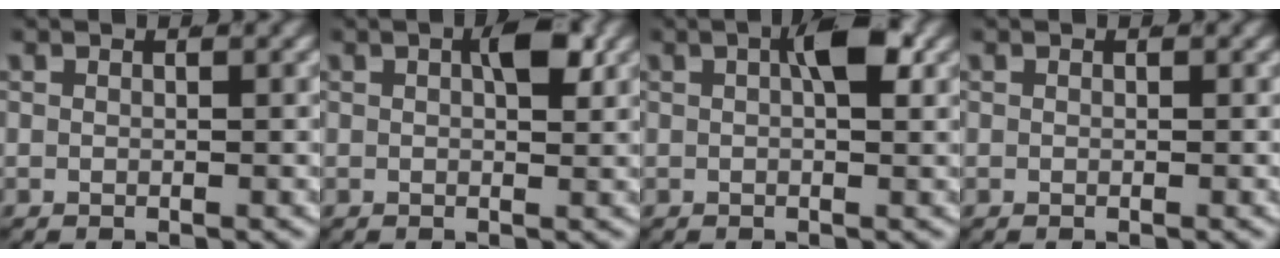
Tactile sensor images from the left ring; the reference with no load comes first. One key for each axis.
{"total": 2.7, "fx": 0.8, "fy": 0.8, "fz": 2.4, "tx": -0.035, "ty": 0.003, "tz": 0.011}
{"total": 3.4, "fx": 0.9, "fy": 0.9, "fz": 3.2, "tx": -0.048, "ty": 0.007, "tz": 0.011}
{"total": 0.0}